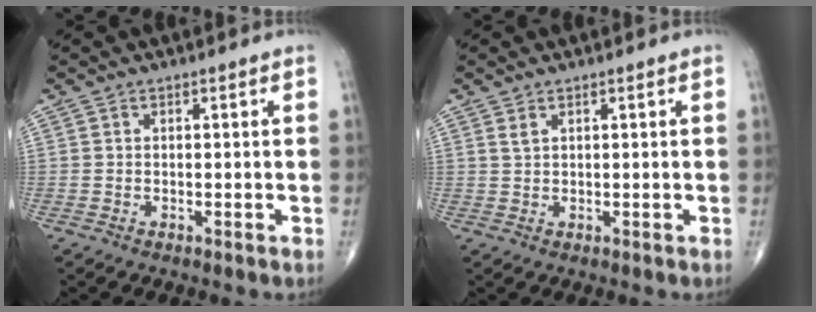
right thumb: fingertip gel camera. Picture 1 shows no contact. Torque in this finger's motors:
{"motor_torque": [-0.43, 0.28, -0.12, -0.27, 0.02]}